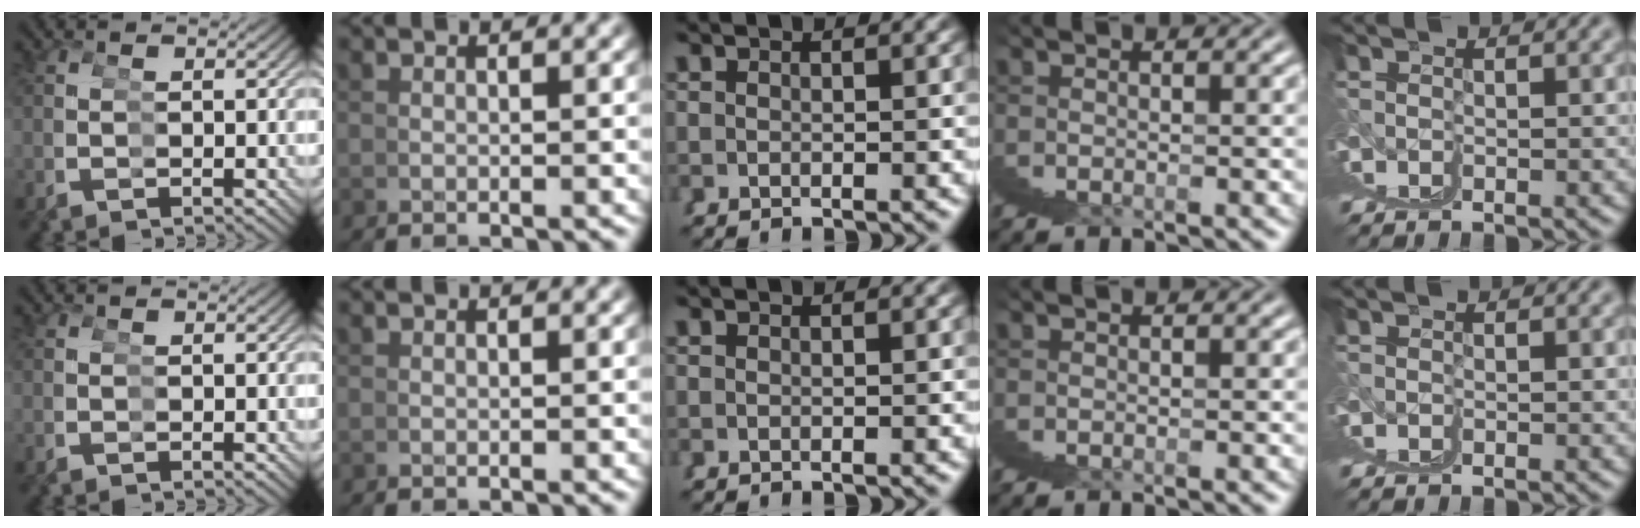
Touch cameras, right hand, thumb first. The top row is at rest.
{}